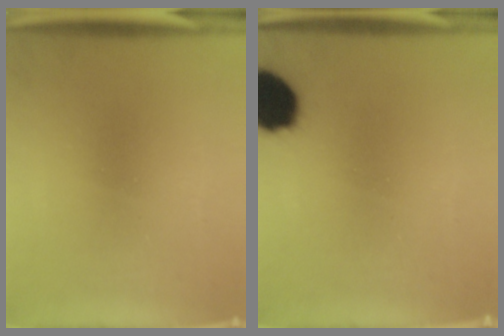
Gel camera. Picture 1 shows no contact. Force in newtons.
{"total": 13.3}